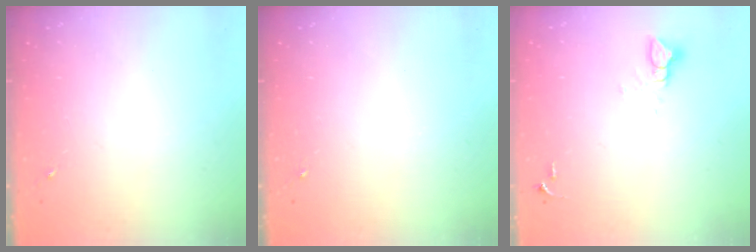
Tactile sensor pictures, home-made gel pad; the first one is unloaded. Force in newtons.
{"total": 0.0}
{"total": 3.5, "press": 3.5, "slide": 0.2}